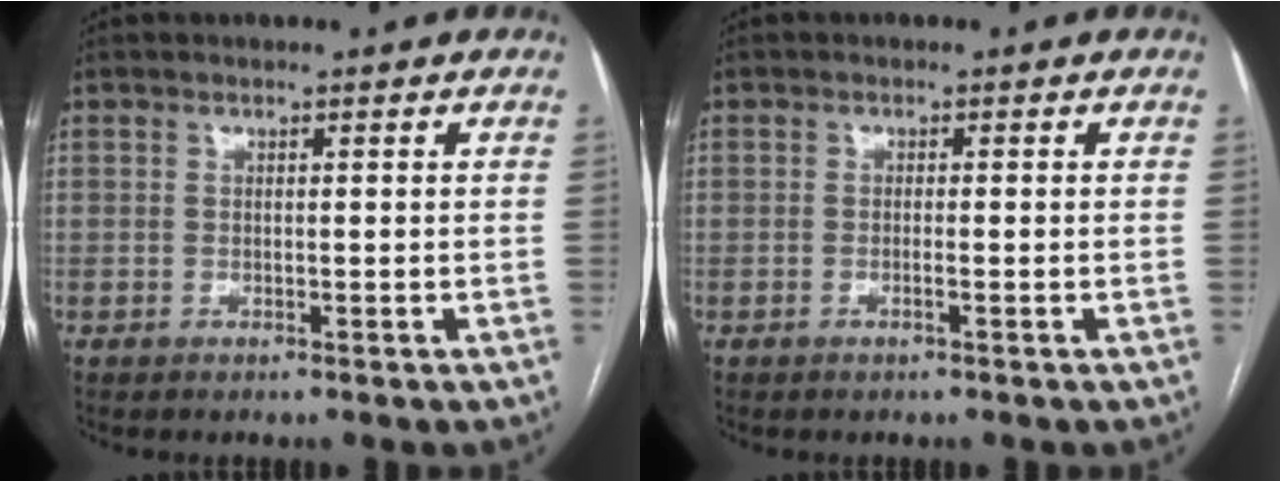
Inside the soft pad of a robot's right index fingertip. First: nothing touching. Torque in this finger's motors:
{"motor_torque": [-0.03, 0.00, -0.03, 0.00]}